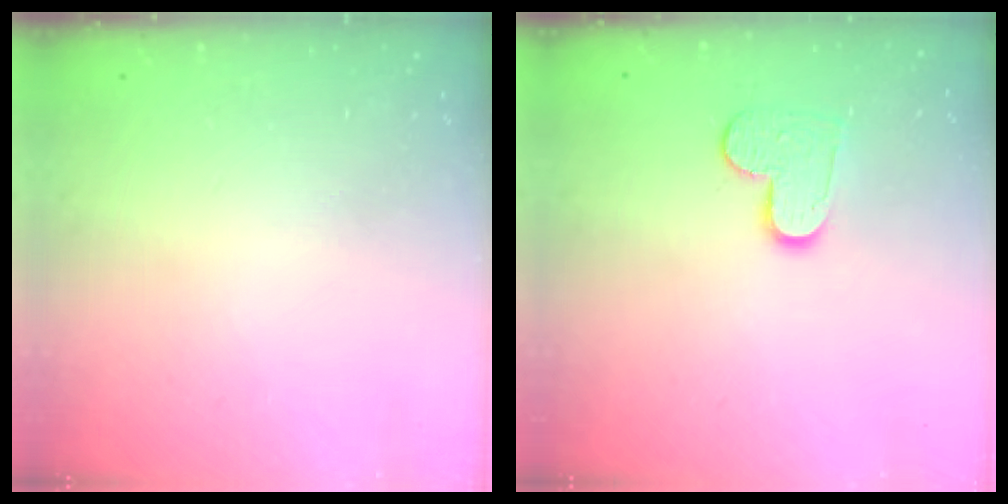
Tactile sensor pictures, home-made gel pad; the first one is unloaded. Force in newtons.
{"total": 9.2, "press": 9.2, "slide": 0.6}